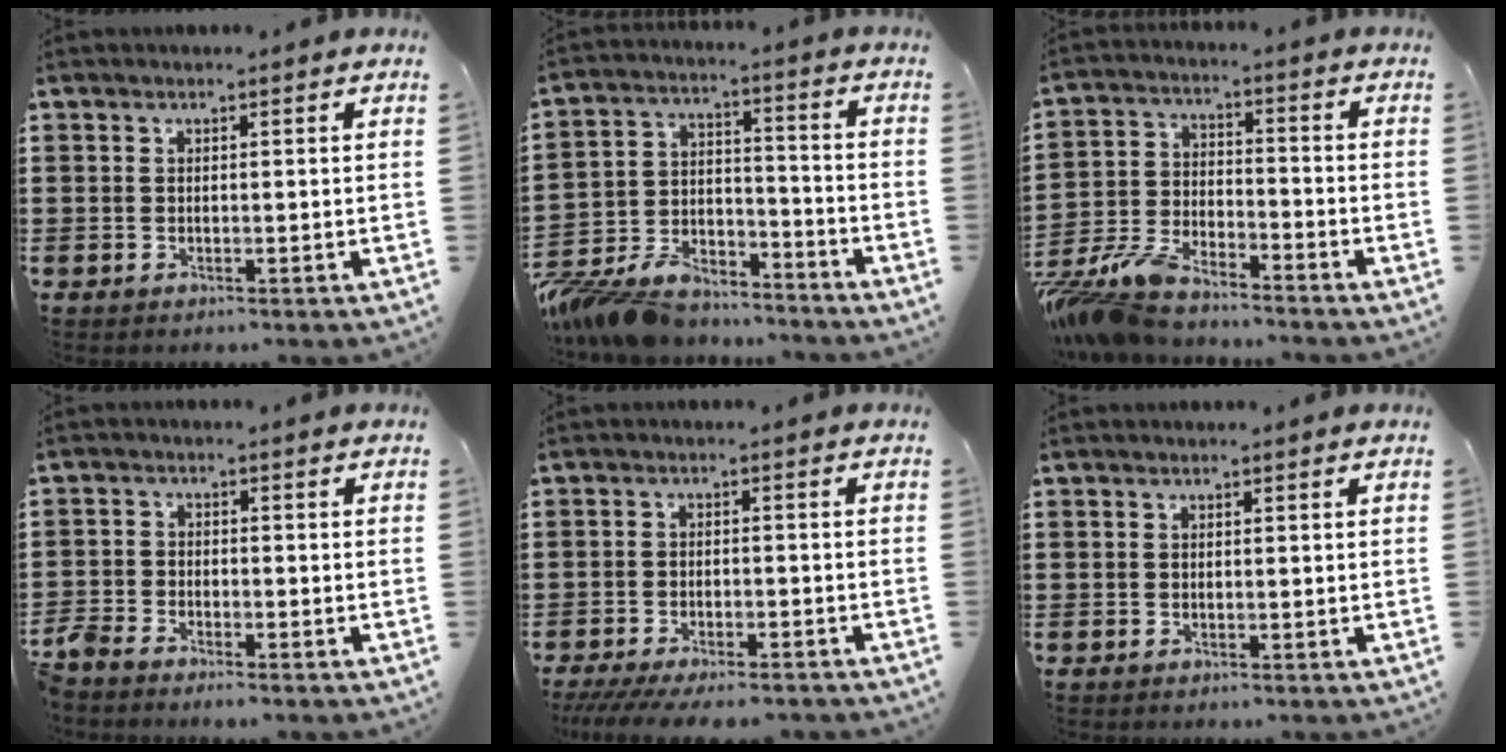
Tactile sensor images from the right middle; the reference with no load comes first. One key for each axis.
{"total": 8.8, "fx": -8.3, "fy": 2.1, "fz": 1.8, "tx": -0.055, "ty": 0.004, "tz": -0.170}
{"total": 8.4, "fx": -7.9, "fy": 1.3, "fz": 2.5, "tx": -0.071, "ty": 0.004, "tz": -0.159}
{"total": 3.1, "fx": -3.0, "fy": 0.4, "fz": 0.4, "tx": -0.033, "ty": -0.006, "tz": -0.070}
{"total": 3.8, "fx": -3.5, "fy": 0.2, "fz": 1.5, "tx": -0.037, "ty": -0.011, "tz": -0.071}
{"total": 0.0}